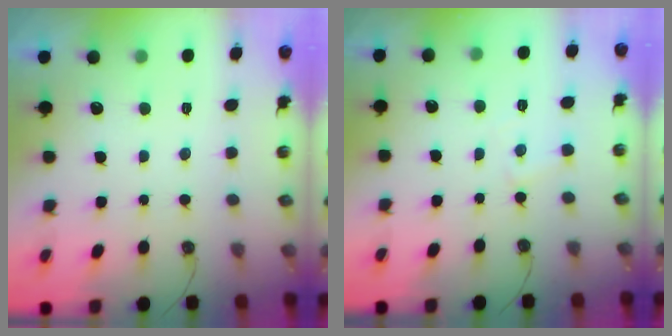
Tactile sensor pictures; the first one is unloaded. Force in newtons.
{"total": 3.7, "press": 3.6, "slide": 0.6}